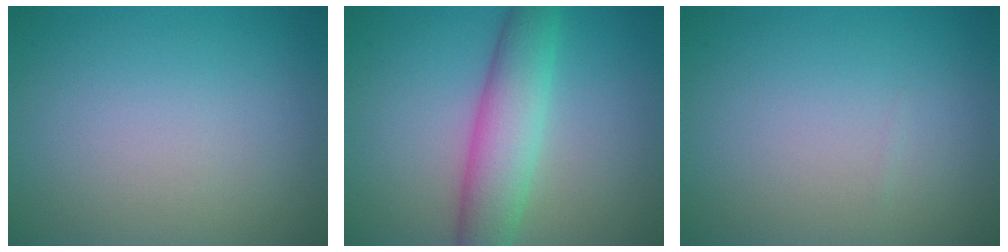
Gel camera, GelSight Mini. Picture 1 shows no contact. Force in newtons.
{"total": 5.6, "press": 5.6, "slide": 0.1}
{"total": 0.0}